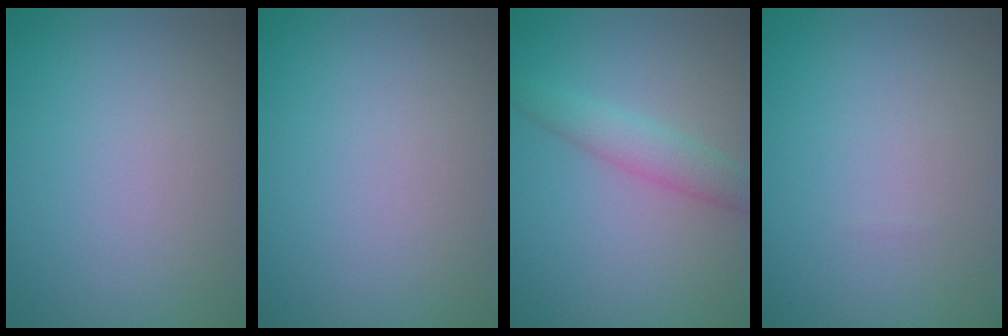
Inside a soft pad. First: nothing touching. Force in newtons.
{"total": 0.0}
{"total": 2.7, "press": 2.7, "slide": 0.1}
{"total": 0.0}